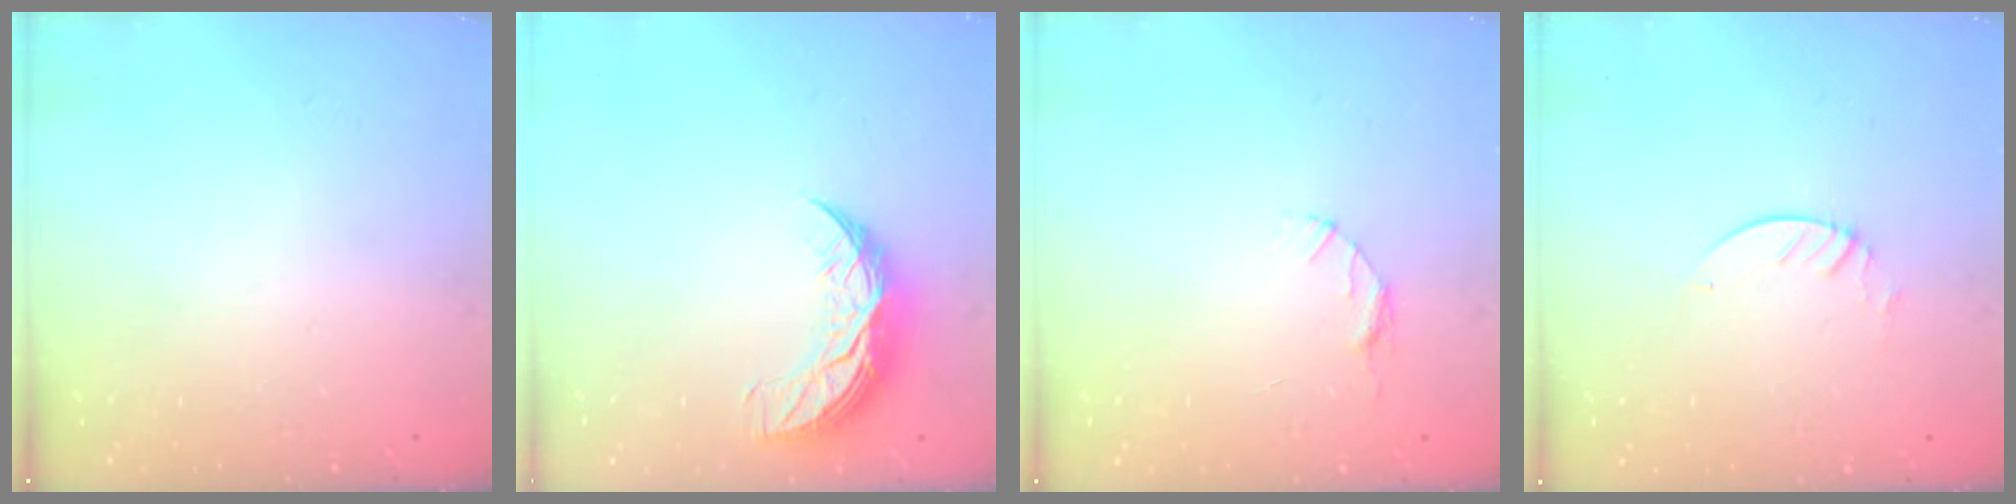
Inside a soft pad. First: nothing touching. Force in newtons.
{"total": 9.9, "press": 9.9, "slide": 0.5}
{"total": 3.2, "press": 3.2, "slide": 0.4}
{"total": 2.3, "press": 2.3, "slide": 0.2}